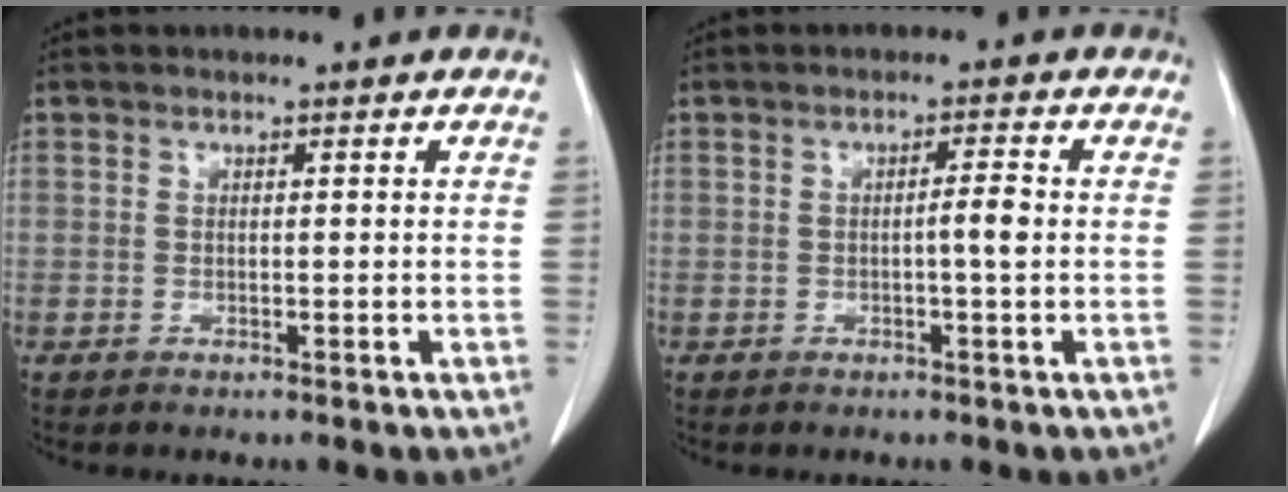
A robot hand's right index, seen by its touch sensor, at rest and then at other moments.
{"total": 2.4, "force": [-0.3, -0.1, 2.3], "torque": [-0.037, 0.002, -0.005]}